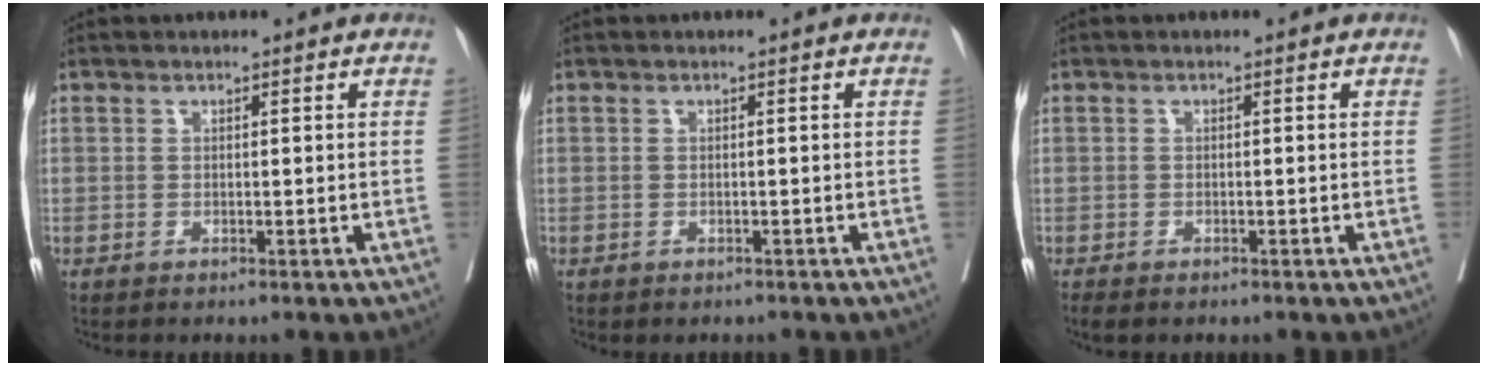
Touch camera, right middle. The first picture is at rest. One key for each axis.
{"total": 0.7, "fx": -0.6, "fy": 0.3, "fz": 0.1, "tx": -0.009, "ty": -0.001, "tz": -0.012}
{"total": 2.6, "fx": -2.0, "fy": 1.1, "fz": 1.3, "tx": -0.022, "ty": -0.007, "tz": -0.028}